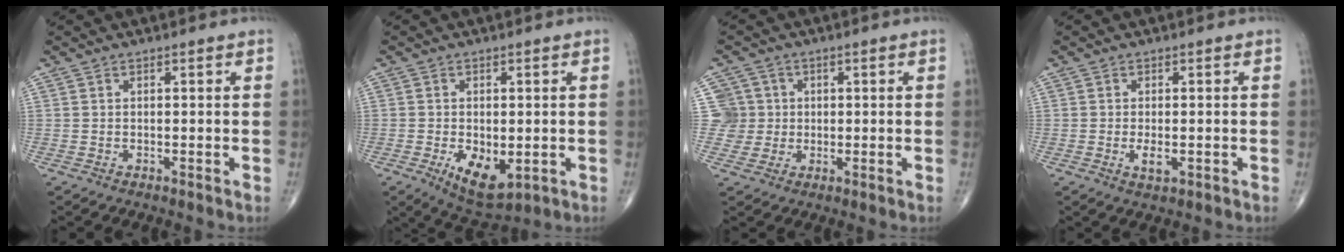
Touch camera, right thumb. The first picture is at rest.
{"total": 8.1, "force": [-2.1, 4.3, 6.6], "torque": [-0.104, -0.014, -0.023]}
{"total": 5.5, "force": [0.7, 5.4, -0.2], "torque": [0.043, 0.009, 0.010]}
{"total": 2.7, "force": [-0.7, 1.2, 2.3], "torque": [-0.044, -0.005, -0.011]}